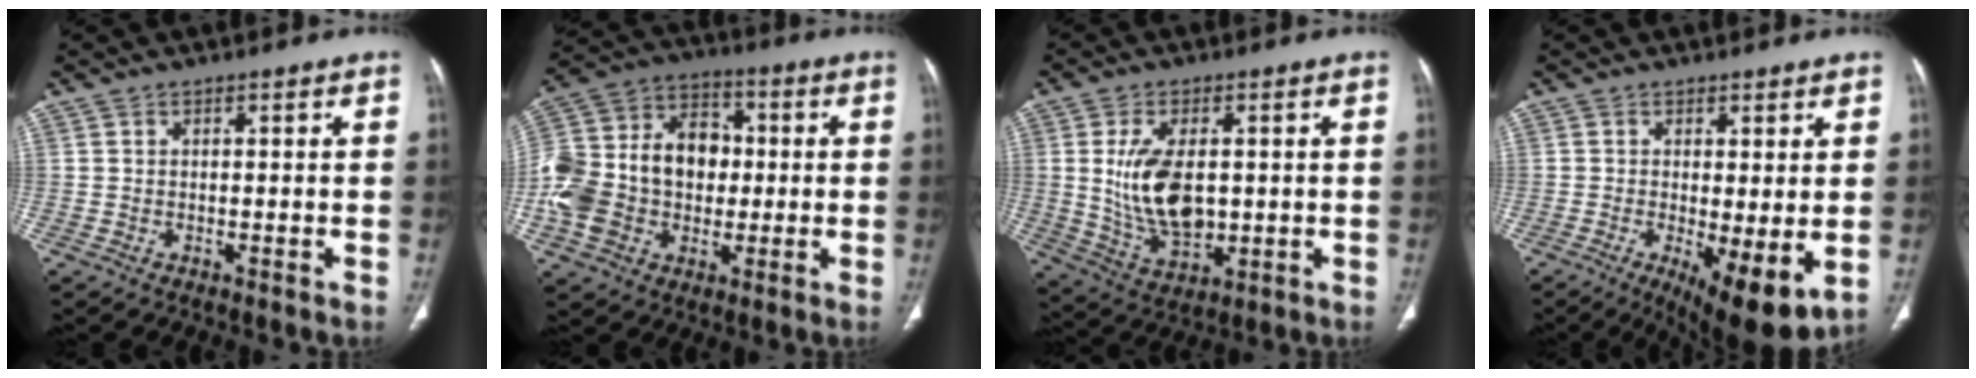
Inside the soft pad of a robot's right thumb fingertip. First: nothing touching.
{"total": 21.0, "force": [-1.3, 15.6, 13.9], "torque": [-0.259, 0.036, -0.019]}
{"total": 12.4, "force": [0.8, 7.0, 10.2], "torque": [-0.184, -0.014, 0.031]}
{"total": 10.0, "force": [-1.8, 3.1, 9.3], "torque": [-0.143, -0.025, -0.020]}